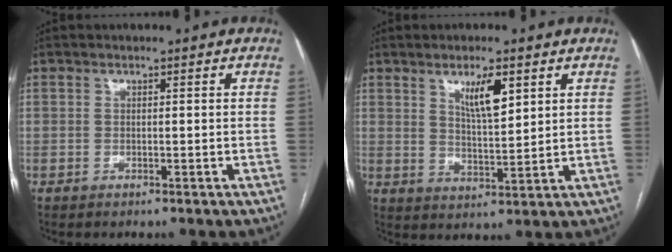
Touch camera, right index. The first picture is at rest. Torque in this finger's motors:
{"motor_torque": [0.43, 0.33, 0.17, 0.06]}